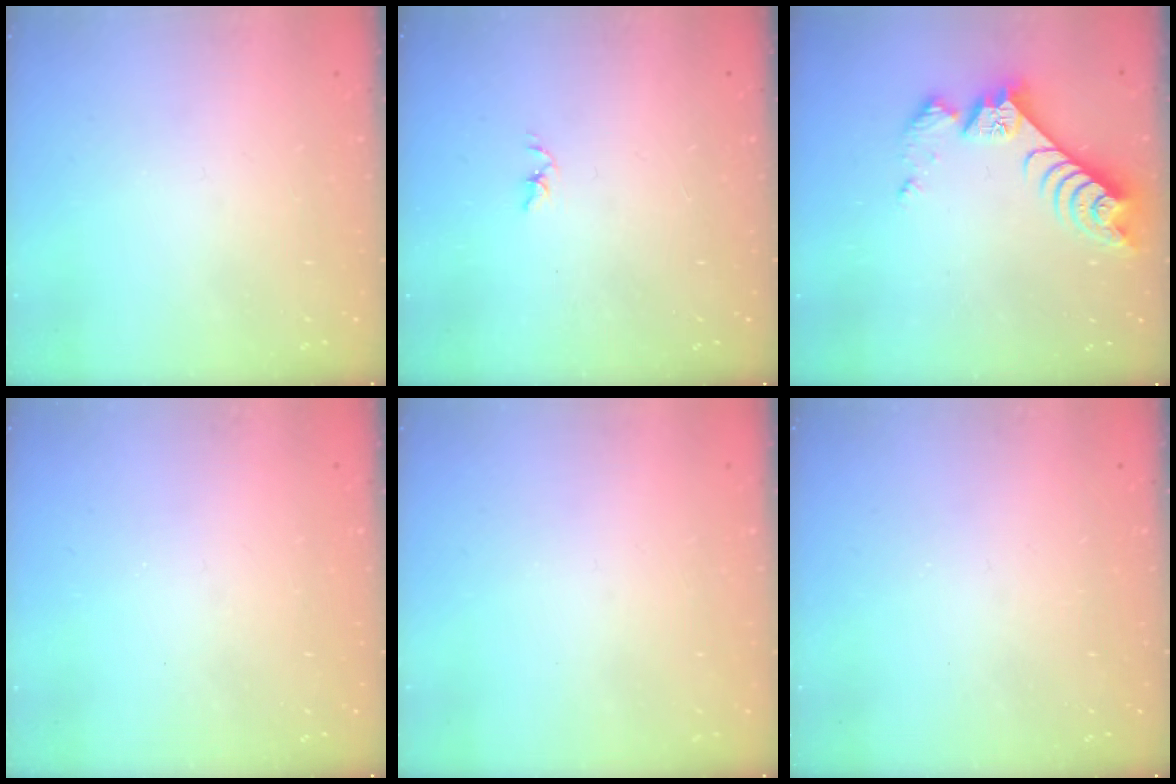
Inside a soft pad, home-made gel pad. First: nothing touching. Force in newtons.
{"total": 1.8, "press": 1.7, "slide": 0.3}
{"total": 8.4, "press": 8.4, "slide": 0.3}
{"total": 0.0}
{"total": 0.0}
{"total": 0.0}